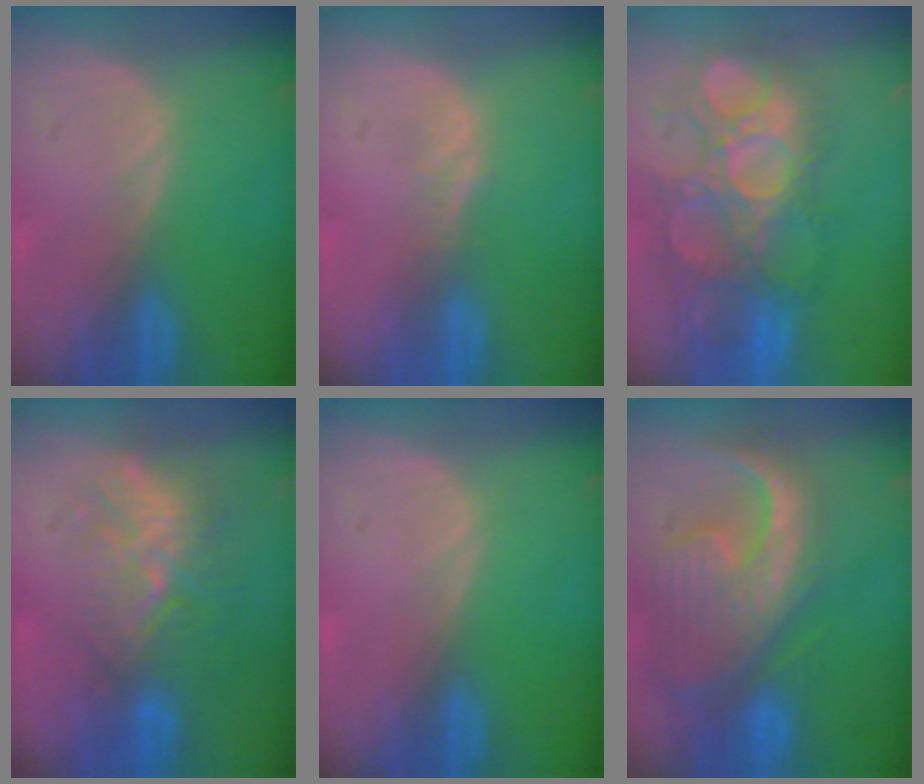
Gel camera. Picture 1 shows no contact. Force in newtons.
{"total": 1.1, "press": 1.1, "slide": 0.1}
{"total": 11.8, "press": 11.2, "slide": 3.7}
{"total": 9.2, "press": 8.6, "slide": 3.4}
{"total": 0.0}
{"total": 13.0, "press": 11.2, "slide": 6.6}